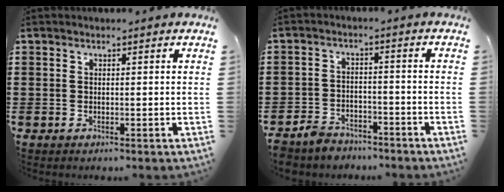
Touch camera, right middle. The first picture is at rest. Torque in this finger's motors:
{"motor_torque": [0.41, 0.36, 0.05, 0.07]}